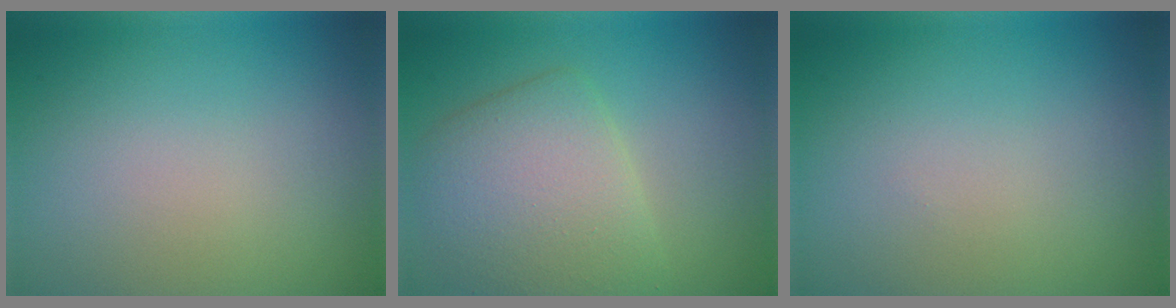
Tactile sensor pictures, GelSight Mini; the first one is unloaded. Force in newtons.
{"total": 5.9, "press": 5.9, "slide": 0.2}
{"total": 0.0}